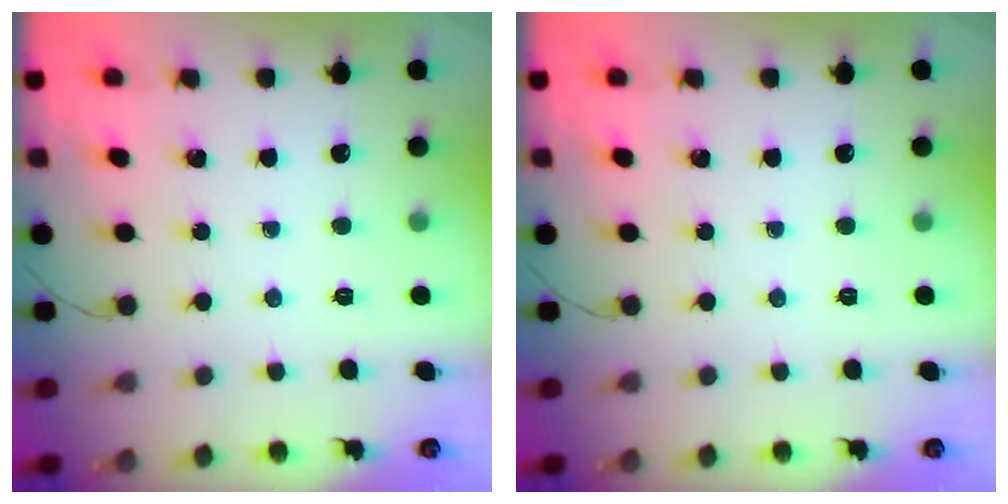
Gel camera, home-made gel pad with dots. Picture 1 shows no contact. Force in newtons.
{"total": 0.0}